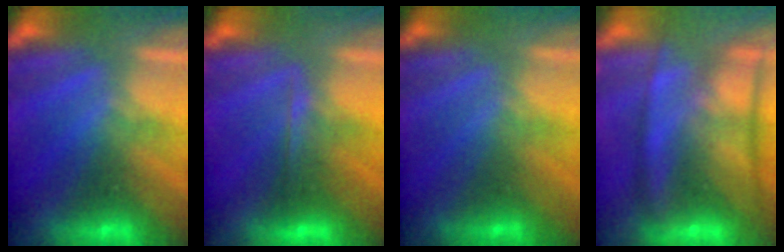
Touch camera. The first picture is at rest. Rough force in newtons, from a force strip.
{"total": 1.9}
{"total": 2.3}
{"total": 7.1}